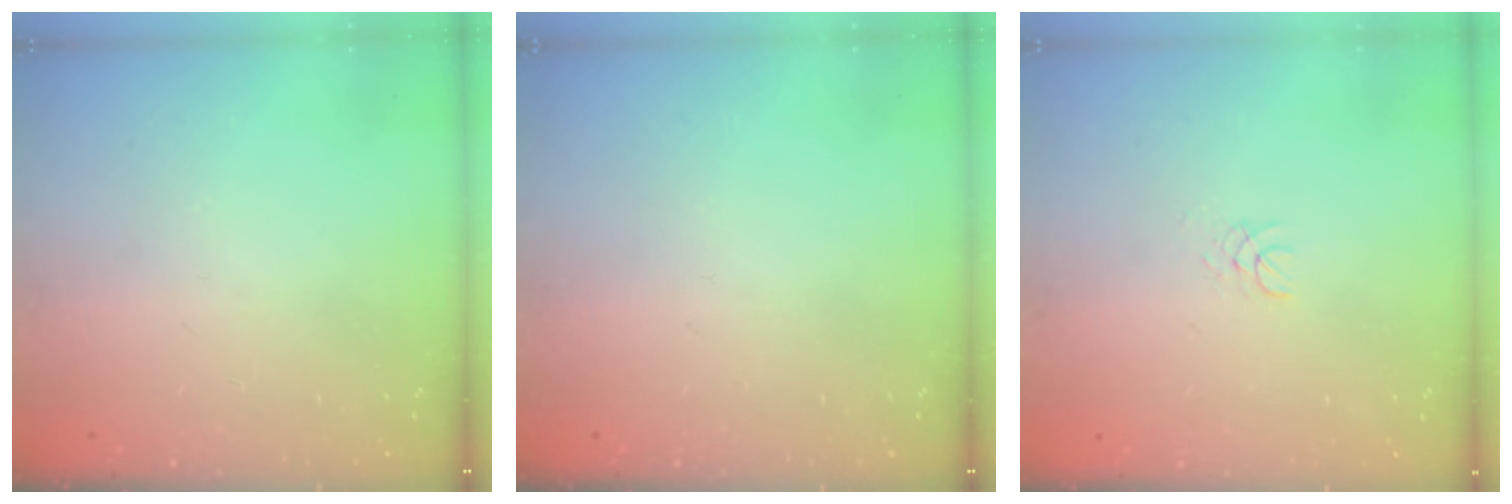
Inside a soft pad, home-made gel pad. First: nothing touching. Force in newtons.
{"total": 0.0}
{"total": 1.3, "press": 1.3, "slide": 0.1}